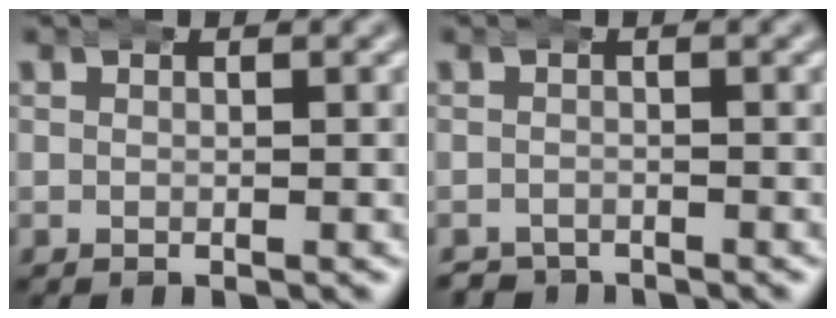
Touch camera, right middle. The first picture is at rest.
{"total": 2.0, "force": [-1.9, 0.6, -0.2], "torque": [0.002, -0.014, -0.027]}